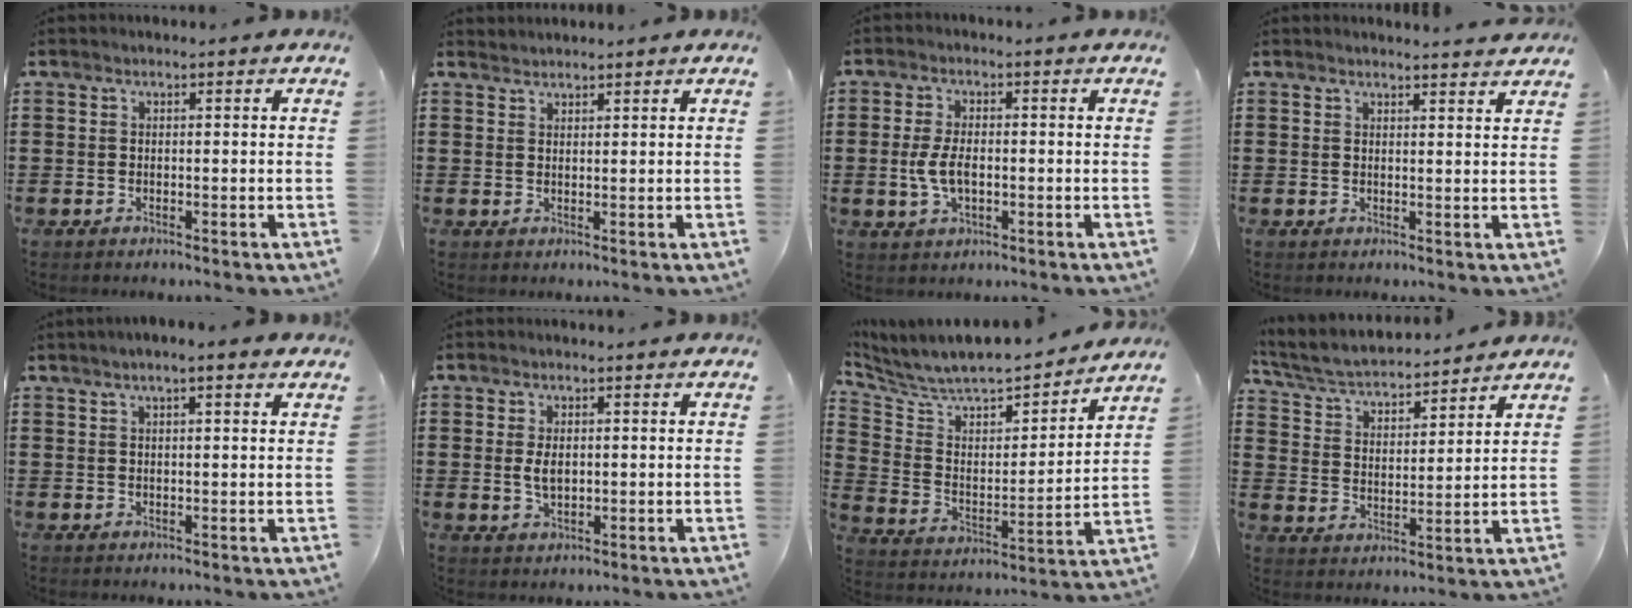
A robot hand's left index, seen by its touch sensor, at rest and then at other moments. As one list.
[{"total": 1.4, "force": [1.4, 0.1, -0.2], "torque": [0.000, 0.001, 0.029]}, {"total": 5.1, "force": [-0.5, 2.5, 4.4], "torque": [-0.107, -0.004, -0.017]}, {"total": 2.0, "force": [2.0, -0.1, 0.3], "torque": [-0.002, -0.007, 0.037]}, {"total": 2.3, "force": [1.6, 0.1, 1.7], "torque": [-0.034, 0.004, 0.028]}, {"total": 3.1, "force": [0.3, 1.8, 2.6], "torque": [-0.053, 0.006, 0.005]}, {"total": 6.1, "force": [5.7, 1.5, 1.2], "torque": [-0.060, -0.056, 0.092]}, {"total": 4.8, "force": [4.5, 0.7, 1.5], "torque": [-0.052, -0.028, 0.073]}]